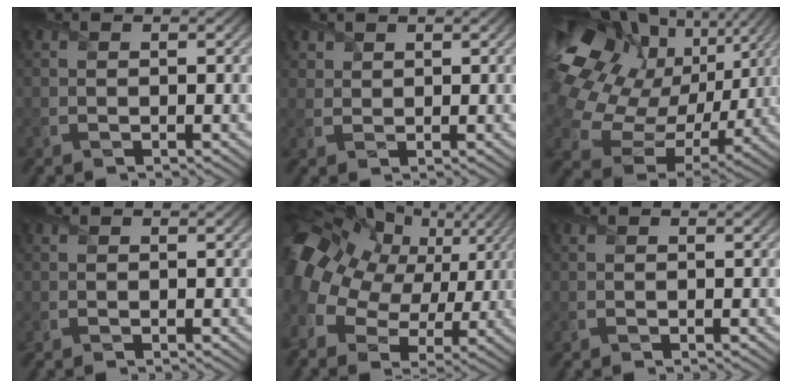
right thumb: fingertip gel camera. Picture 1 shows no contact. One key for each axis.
{"total": 2.3, "fx": 1.7, "fy": 1.5, "fz": 0.5, "tx": -0.018, "ty": -0.001, "tz": 0.040}
{"total": 21.6, "fx": 6.4, "fy": 16.7, "fz": 12.0, "tx": -0.326, "ty": 0.004, "tz": 0.139}
{"total": 0.0}
{"total": 17.9, "fx": 4.2, "fy": 12.5, "fz": 12.2, "tx": -0.284, "ty": 0.020, "tz": 0.079}
{"total": 0.0}